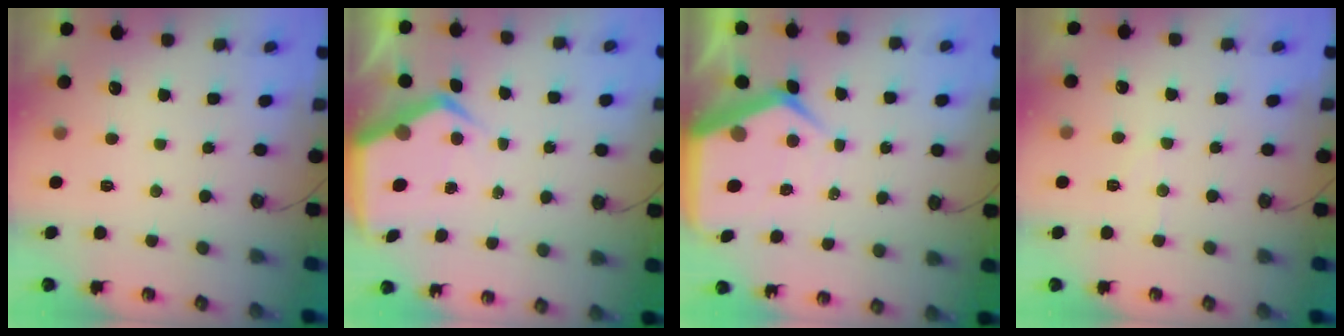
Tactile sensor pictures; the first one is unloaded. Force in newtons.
{"total": 6.7, "press": 6.7, "slide": 0.9}
{"total": 8.8, "press": 8.8, "slide": 0.9}
{"total": 7.1, "press": 7.0, "slide": 0.8}